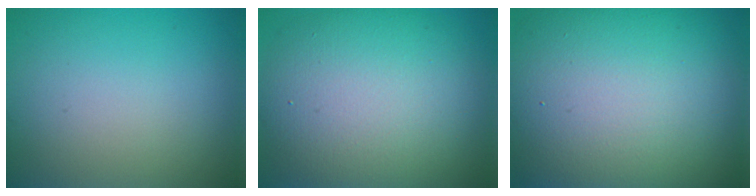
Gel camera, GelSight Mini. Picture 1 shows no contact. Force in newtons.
{"total": 12.3, "press": 12.3, "slide": 0.9}
{"total": 18.5, "press": 18.5, "slide": 0.5}